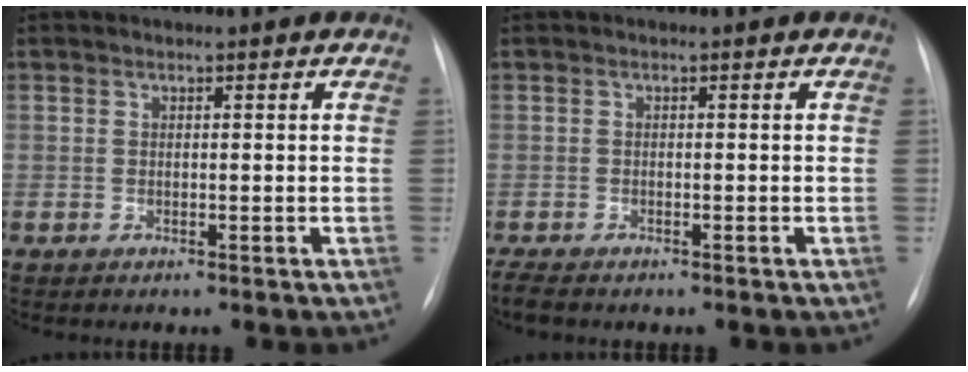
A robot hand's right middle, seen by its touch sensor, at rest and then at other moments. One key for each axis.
{"total": 2.8, "fx": -2.3, "fy": 0.8, "fz": 1.3, "tx": -0.030, "ty": -0.008, "tz": -0.035}